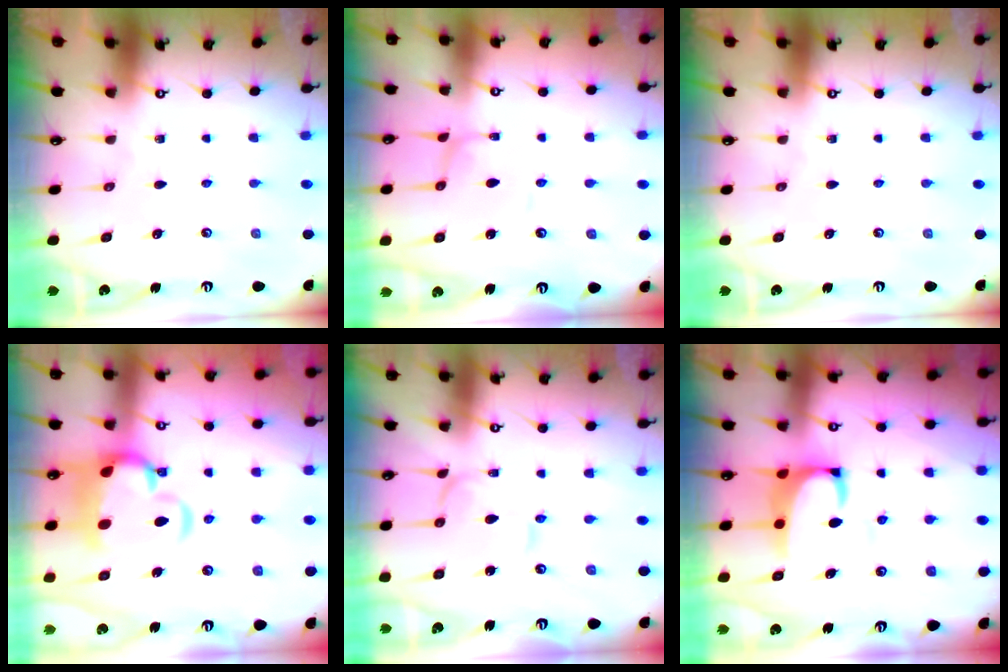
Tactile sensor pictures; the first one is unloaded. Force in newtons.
{"total": 1.9, "press": 1.9, "slide": 0.0}
{"total": 0.0}
{"total": 7.3, "press": 7.0, "slide": 1.7}
{"total": 1.1, "press": 1.1, "slide": 0.0}
{"total": 2.2, "press": 2.0, "slide": 0.9}